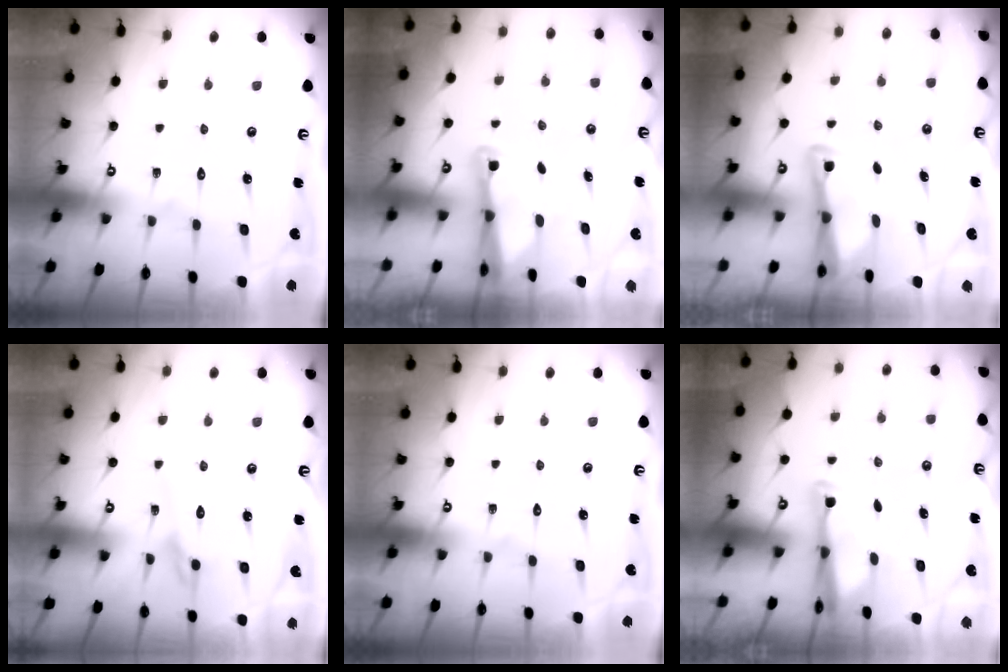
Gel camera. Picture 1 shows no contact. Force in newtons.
{"total": 2.4, "press": 2.4, "slide": 0.3}
{"total": 2.9, "press": 2.9, "slide": 0.4}
{"total": 4.2, "press": 4.2, "slide": 0.4}
{"total": 0.0}
{"total": 2.9, "press": 2.8, "slide": 0.8}